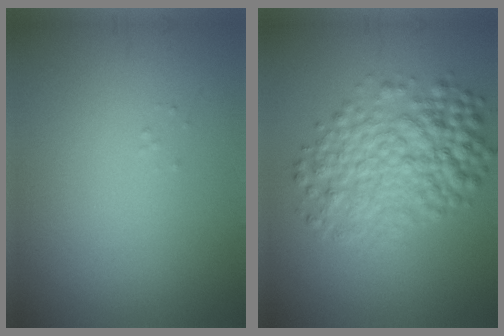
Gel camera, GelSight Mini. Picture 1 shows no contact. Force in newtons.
{"total": 6.7, "press": 6.7, "slide": 0.1}